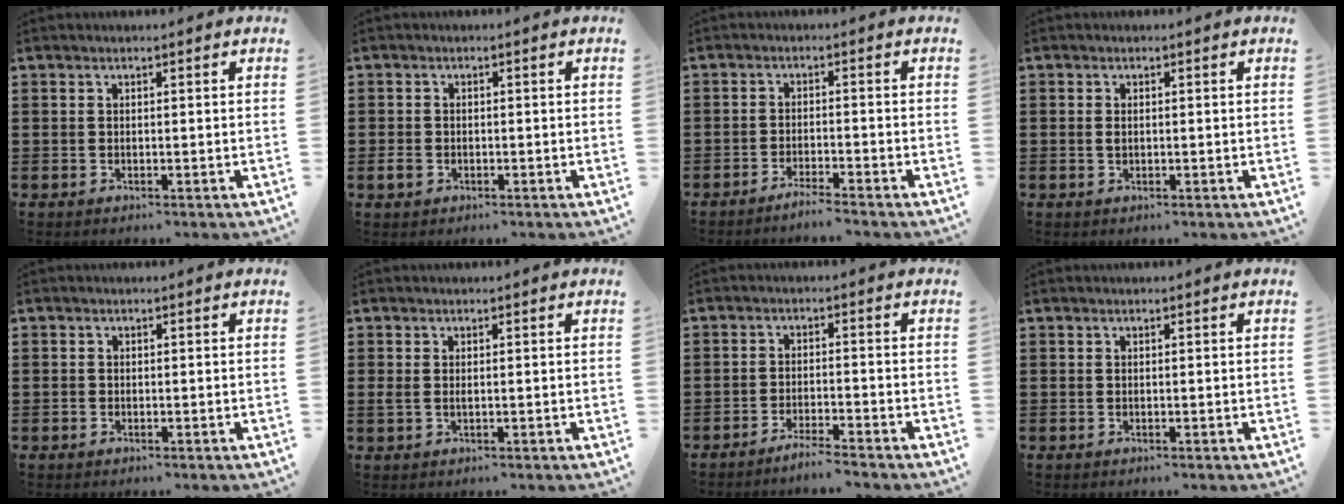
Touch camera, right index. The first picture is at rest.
{"total": 1.8, "force": [-0.8, 1.3, 0.8], "torque": [-0.024, -0.002, -0.020]}
{"total": 2.2, "force": [-2.1, -0.3, 0.5], "torque": [-0.009, 0.004, -0.042]}
{"total": 1.1, "force": [0.0, 0.6, 0.9], "torque": [-0.020, 0.001, -0.001]}
{"total": 0.7, "force": [-0.5, 0.6, 0.1], "torque": [-0.003, 0.002, -0.010]}
{"total": 1.1, "force": [0.1, 0.5, 1.0], "torque": [-0.021, 0.003, 0.000]}
{"total": 2.6, "force": [-2.5, -0.3, 0.6], "torque": [-0.010, 0.003, -0.051]}
{"total": 0.0}